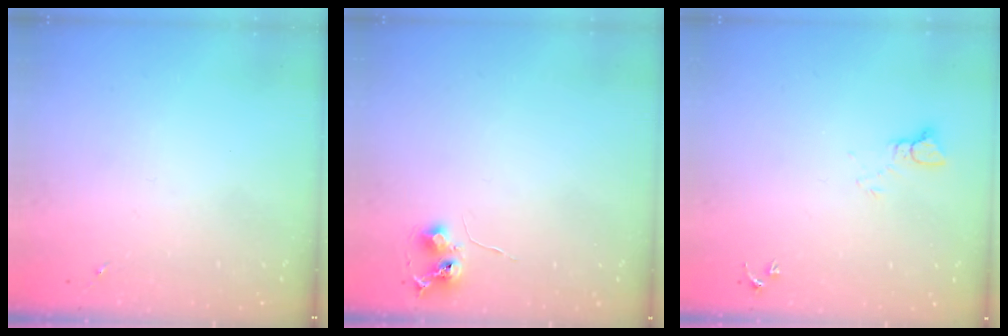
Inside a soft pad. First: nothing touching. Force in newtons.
{"total": 6.4, "press": 6.3, "slide": 0.7}
{"total": 4.2, "press": 4.1, "slide": 0.4}